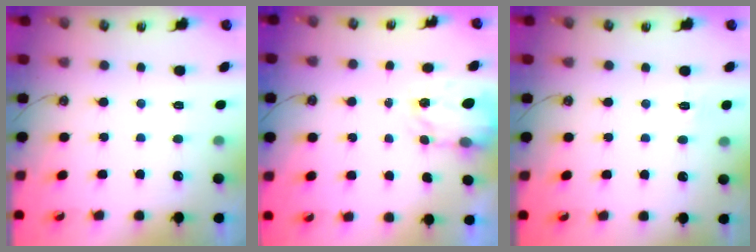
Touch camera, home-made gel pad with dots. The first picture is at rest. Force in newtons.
{"total": 3.4, "press": 3.4, "slide": 0.5}
{"total": 3.7, "press": 3.7, "slide": 0.5}